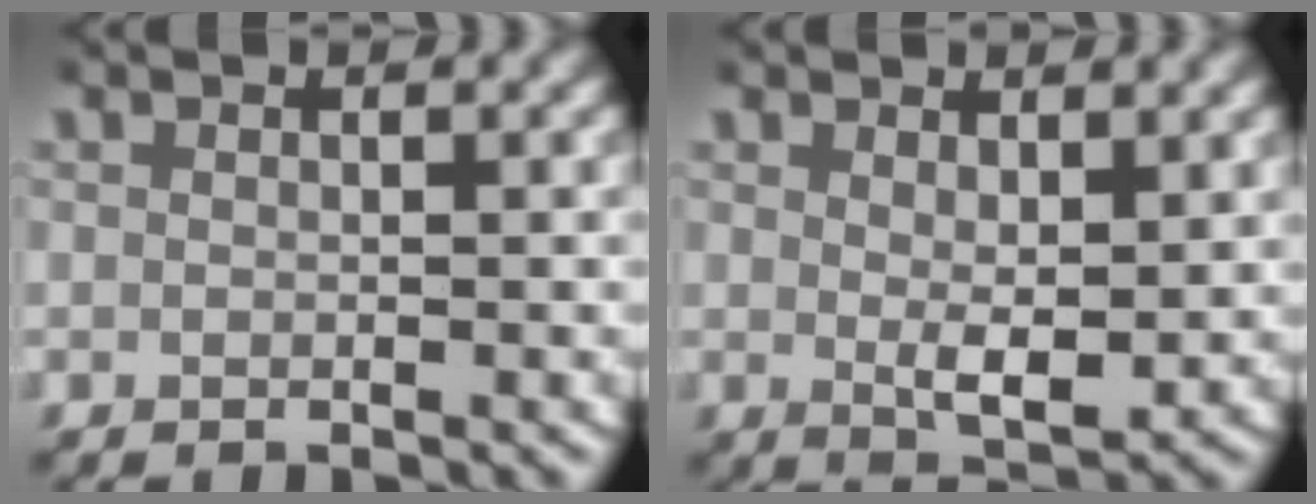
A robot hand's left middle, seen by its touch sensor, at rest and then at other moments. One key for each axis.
{"total": 3.0, "fx": 1.0, "fy": 1.1, "fz": 2.6, "tx": -0.047, "ty": -0.019, "tz": 0.023}